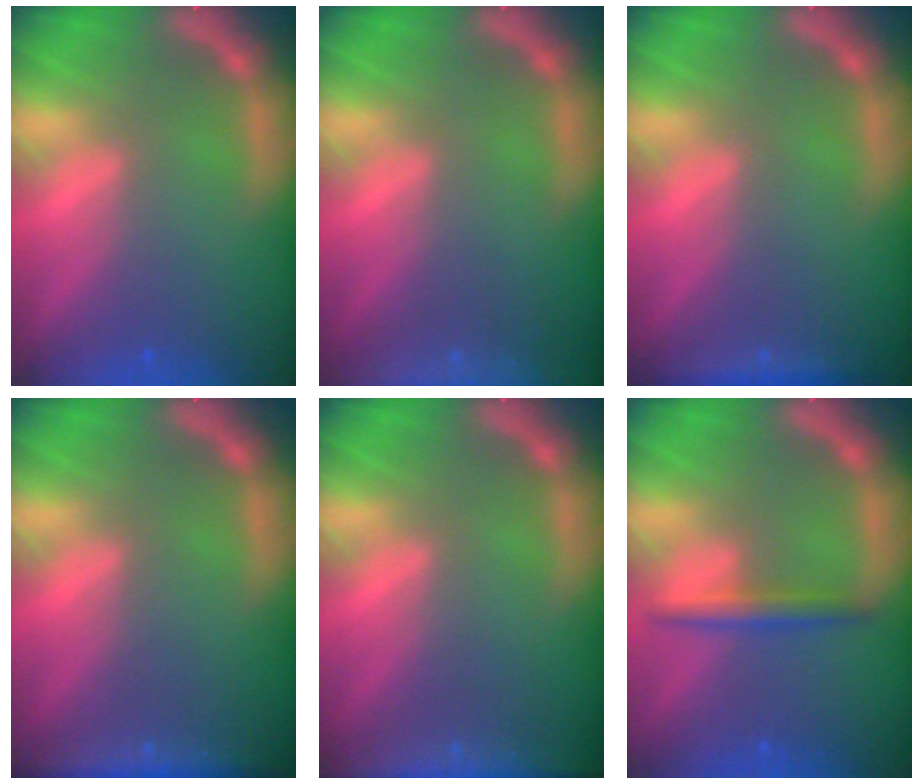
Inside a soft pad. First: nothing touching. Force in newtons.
{"total": 10.0}
{"total": 1.9}
{"total": 3.9}
{"total": 7.0}
{"total": 2.5}